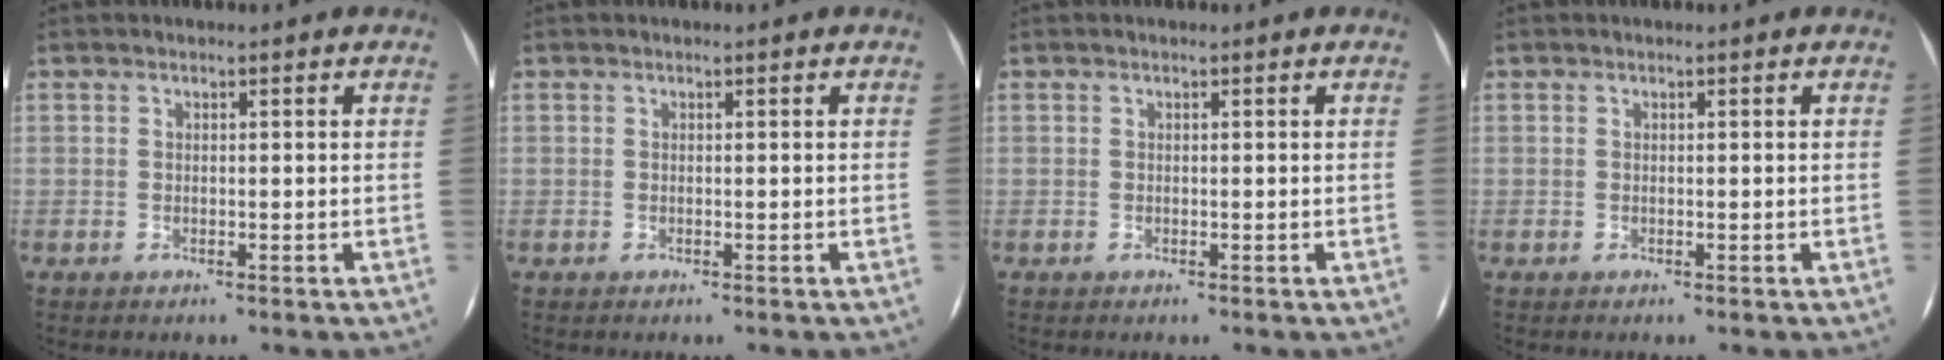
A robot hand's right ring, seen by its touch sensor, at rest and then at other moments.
{"total": 0.0}
{"total": 0.0}
{"total": 0.0}